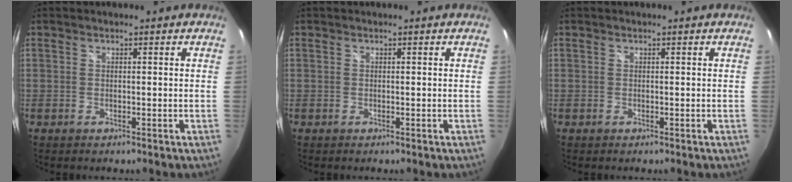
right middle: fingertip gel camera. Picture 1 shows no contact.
{"total": 0.0}
{"total": 0.0}